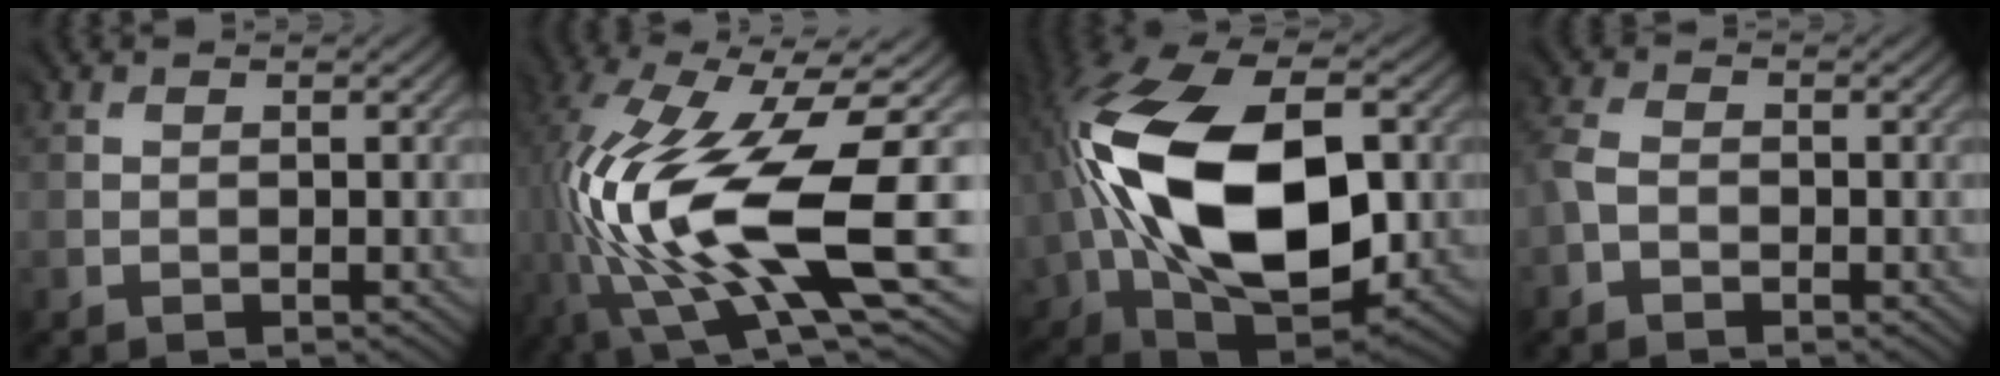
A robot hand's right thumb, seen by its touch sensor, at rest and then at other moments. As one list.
[{"total": 18.9, "force": [-2.8, 6.4, 17.5], "torque": [-0.351, -0.017, -0.043]}, {"total": 19.8, "force": [0.0, 12.6, 15.2], "torque": [-0.345, -0.020, 0.010]}, {"total": 2.9, "force": [-1.1, 2.1, 1.7], "torque": [-0.051, 0.002, -0.028]}]